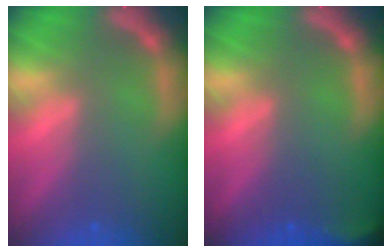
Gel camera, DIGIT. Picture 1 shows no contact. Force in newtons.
{"total": 2.9}